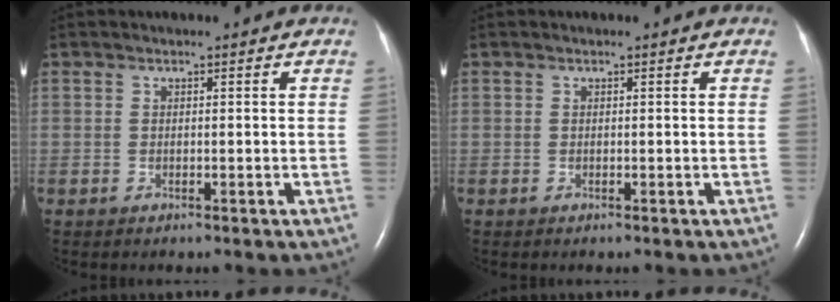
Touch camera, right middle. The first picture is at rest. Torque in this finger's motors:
{"motor_torque": [-0.12, 0.08, -0.02, 0.00]}